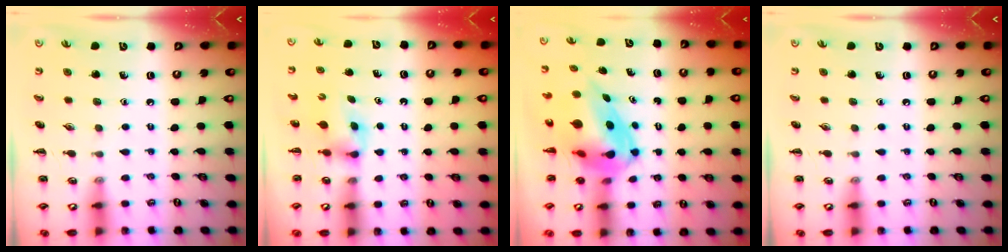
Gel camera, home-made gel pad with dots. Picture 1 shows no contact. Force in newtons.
{"total": 3.3, "press": 3.0, "slide": 1.2}
{"total": 7.3, "press": 6.9, "slide": 2.3}
{"total": 0.0}